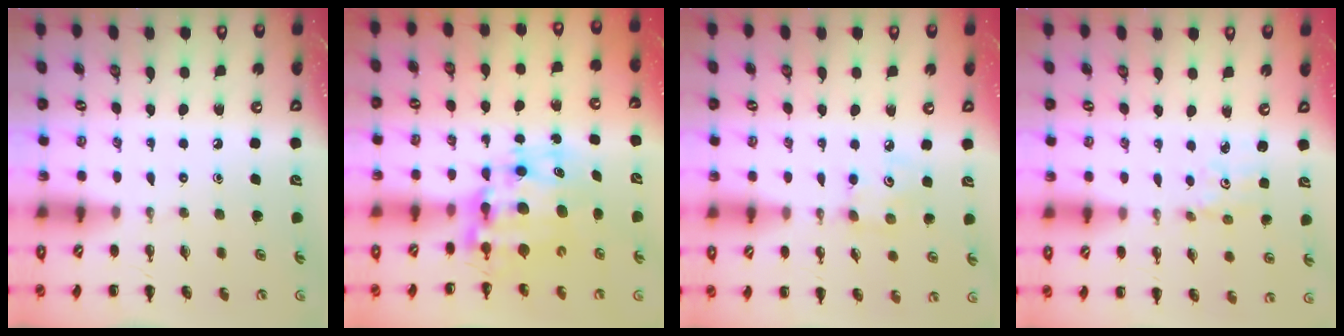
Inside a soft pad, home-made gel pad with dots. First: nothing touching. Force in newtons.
{"total": 10.0, "press": 9.7, "slide": 2.3}
{"total": 4.2, "press": 4.1, "slide": 0.9}
{"total": 1.6, "press": 1.6, "slide": 0.4}